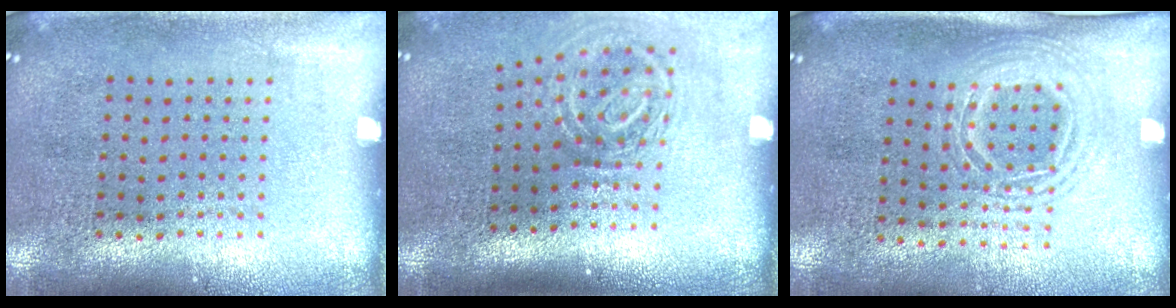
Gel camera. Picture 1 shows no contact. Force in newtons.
{"total": 1.9, "press": 1.2, "slide": 1.5}
{"total": 1.5, "press": 1.3, "slide": 0.8}